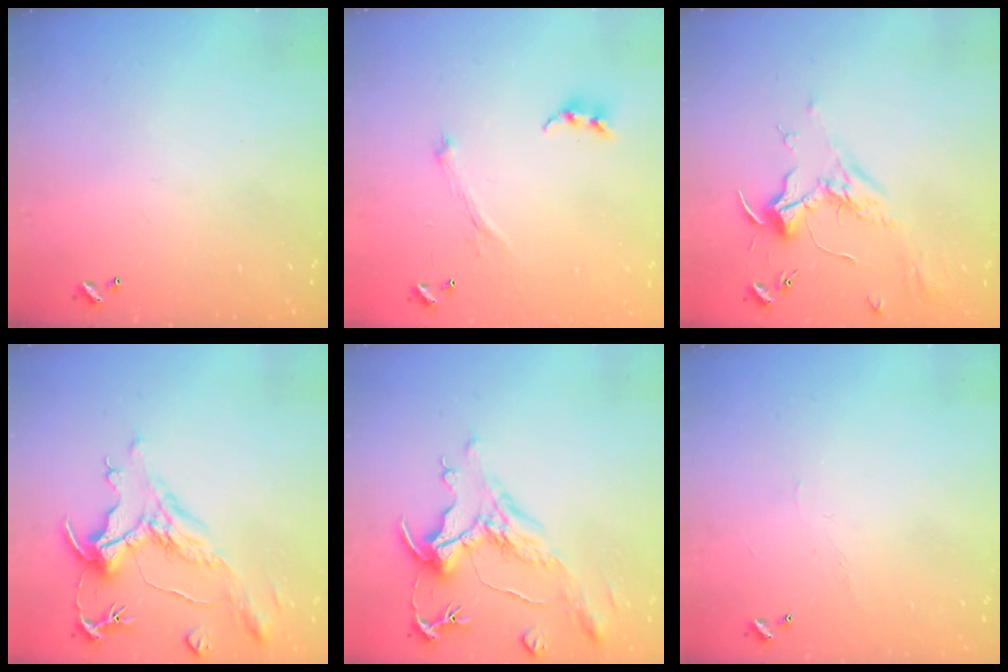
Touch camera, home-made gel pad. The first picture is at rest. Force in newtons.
{"total": 2.1, "press": 2.0, "slide": 0.7}
{"total": 1.8, "press": 1.7, "slide": 0.6}
{"total": 1.6, "press": 0.0, "slide": 1.6}
{"total": 1.6, "press": 0.0, "slide": 1.6}
{"total": 0.9, "press": 0.7, "slide": 0.6}